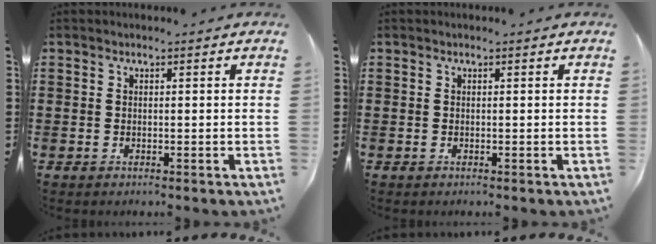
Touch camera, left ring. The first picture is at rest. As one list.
[{"total": 0.0}]